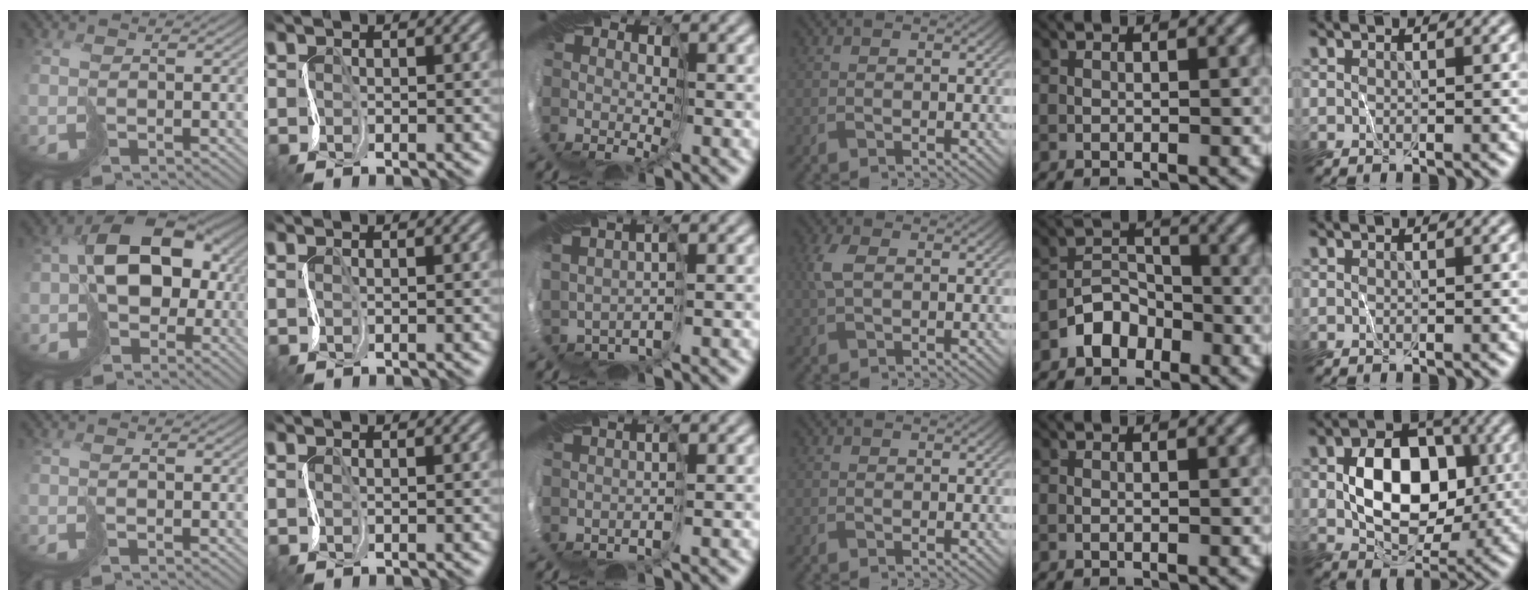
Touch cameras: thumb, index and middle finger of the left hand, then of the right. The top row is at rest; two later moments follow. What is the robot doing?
{"motion": "cut", "object": "bubble wrap"}